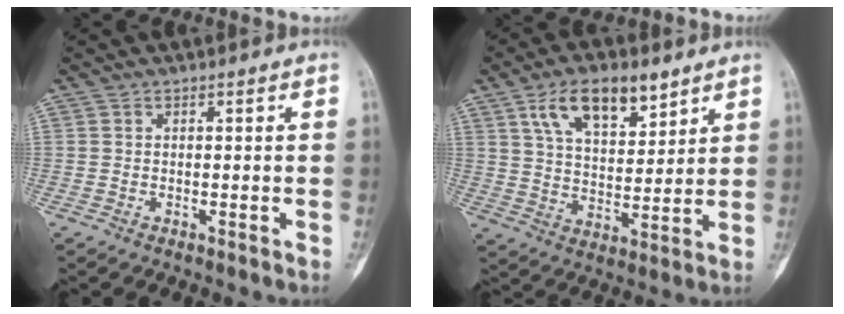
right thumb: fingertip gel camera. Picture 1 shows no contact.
{"total": 13.0, "force": [7.5, 6.1, 8.6], "torque": [-0.121, -0.032, 0.136]}